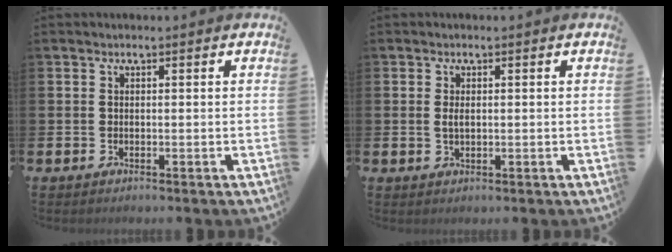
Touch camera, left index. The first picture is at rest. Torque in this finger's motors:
{"motor_torque": [0.43, 0.10, -0.01, 0.08]}